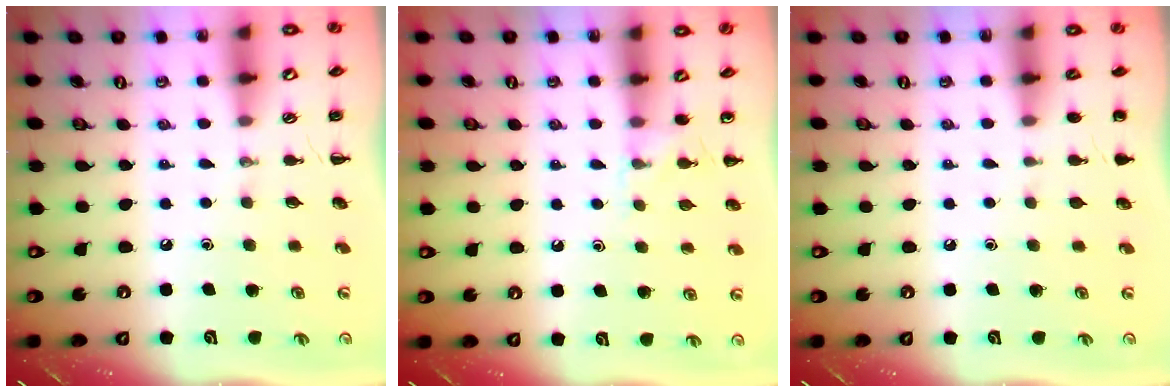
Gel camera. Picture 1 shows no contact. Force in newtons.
{"total": 5.9, "press": 5.6, "slide": 1.8}
{"total": 1.1, "press": 1.0, "slide": 0.2}